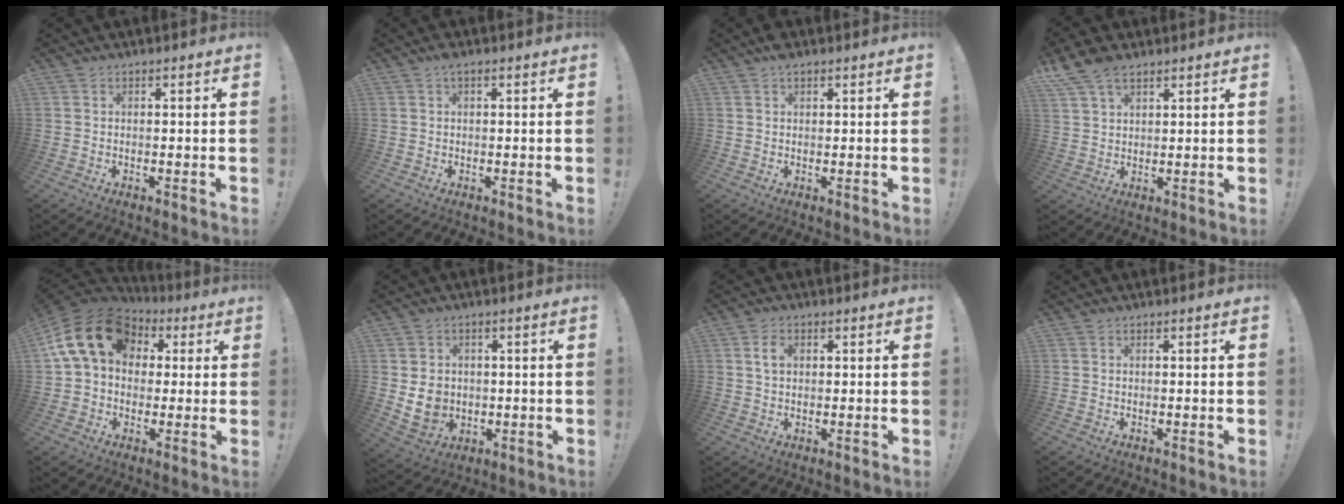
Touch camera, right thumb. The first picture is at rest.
{"total": 1.2, "force": [0.5, 0.4, 1.0], "torque": [-0.020, 0.002, 0.008]}
{"total": 2.5, "force": [1.7, 1.2, 1.5], "torque": [-0.022, -0.006, 0.029]}
{"total": 8.3, "force": [5.5, 4.4, 4.4], "torque": [-0.076, -0.019, 0.109]}
{"total": 17.6, "force": [4.8, 12.8, 11.1], "torque": [-0.192, -0.005, 0.087]}
{"total": 7.5, "force": [0.2, 6.6, 3.5], "torque": [-0.064, 0.001, 0.007]}
{"total": 4.0, "force": [1.2, 2.3, 3.1], "torque": [-0.054, 0.003, 0.019]}
{"total": 0.0}